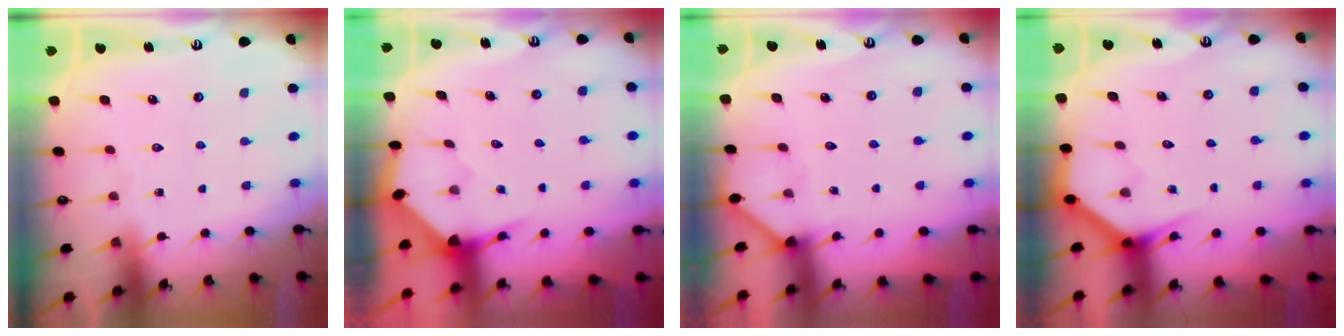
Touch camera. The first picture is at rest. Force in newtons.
{"total": 3.7, "press": 3.7, "slide": 0.4}
{"total": 2.0, "press": 2.0, "slide": 0.2}
{"total": 3.6, "press": 3.5, "slide": 0.3}